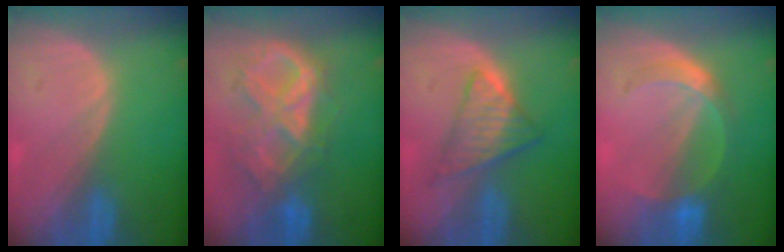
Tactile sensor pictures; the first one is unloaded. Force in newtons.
{"total": 10.2, "press": 8.7, "slide": 5.3}
{"total": 6.7, "press": 6.0, "slide": 3.0}
{"total": 5.6, "press": 5.3, "slide": 1.9}